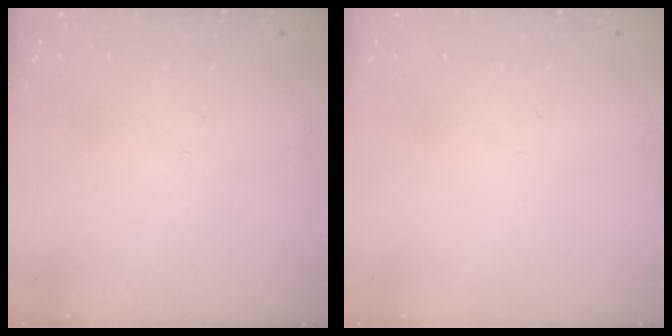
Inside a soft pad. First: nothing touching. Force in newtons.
{"total": 0.0}